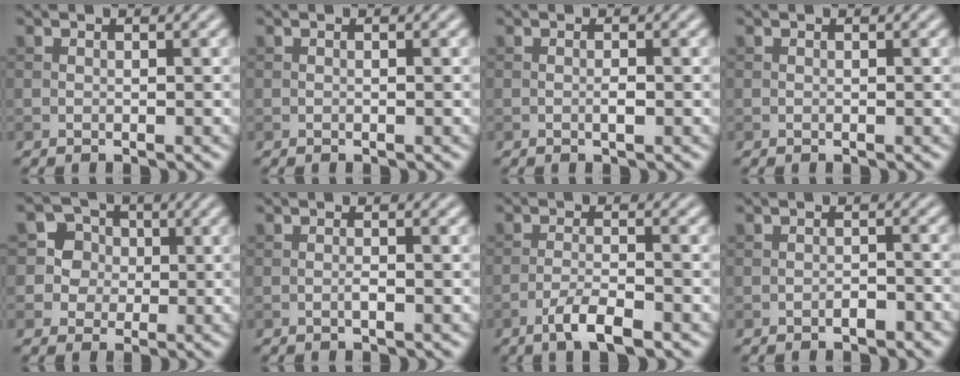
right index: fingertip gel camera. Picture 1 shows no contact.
{"total": 0.0}
{"total": 0.8, "force": [-0.3, 0.2, 0.8], "torque": [-0.015, -0.001, -0.004]}
{"total": 0.0}
{"total": 3.7, "force": [0.7, 3.6, 0.7], "torque": [0.004, 0.012, 0.011]}
{"total": 0.8, "force": [-0.3, 0.1, 0.8], "torque": [-0.015, 0.000, -0.007]}
{"total": 3.7, "force": [-2.3, 0.7, 2.8], "torque": [-0.056, 0.004, -0.049]}
{"total": 1.3, "force": [-0.9, 0.5, 0.8], "torque": [-0.010, 0.003, -0.016]}